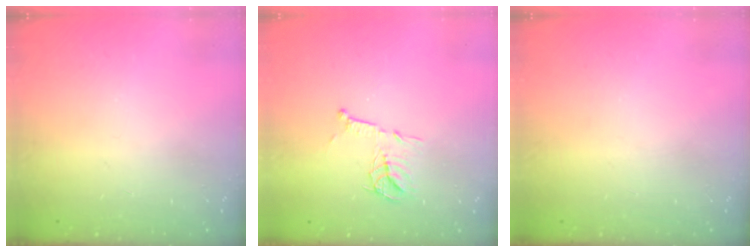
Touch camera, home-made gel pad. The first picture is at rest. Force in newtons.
{"total": 11.7, "press": 11.7, "slide": 0.7}
{"total": 0.0}